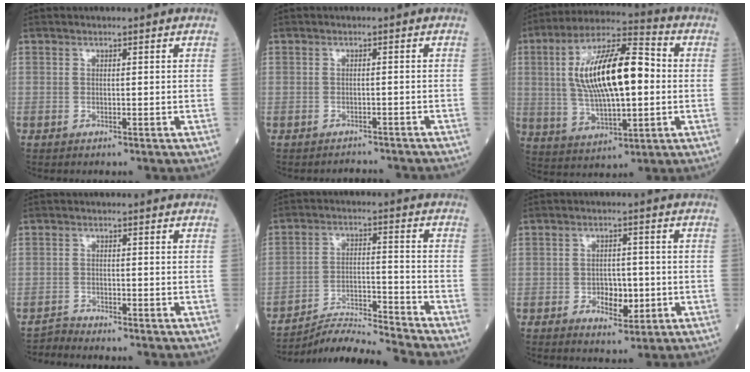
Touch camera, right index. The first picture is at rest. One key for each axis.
{"total": 3.2, "fx": -3.2, "fy": 0.5, "fz": 0.5, "tx": 0.001, "ty": 0.002, "tz": -0.036}
{"total": 17.8, "fx": 1.5, "fy": 5.4, "fz": 16.9, "tx": -0.312, "ty": 0.022, "tz": 0.025}
{"total": 1.8, "fx": -1.6, "fy": -0.6, "fz": -0.7, "tx": 0.021, "ty": -0.010, "tz": -0.031}
{"total": 9.1, "fx": -8.6, "fy": -2.7, "fz": 0.6, "tx": -0.009, "ty": 0.006, "tz": -0.157}
{"total": 4.8, "fx": -1.3, "fy": 2.7, "fz": 3.8, "tx": -0.053, "ty": 0.002, "tz": -0.014}